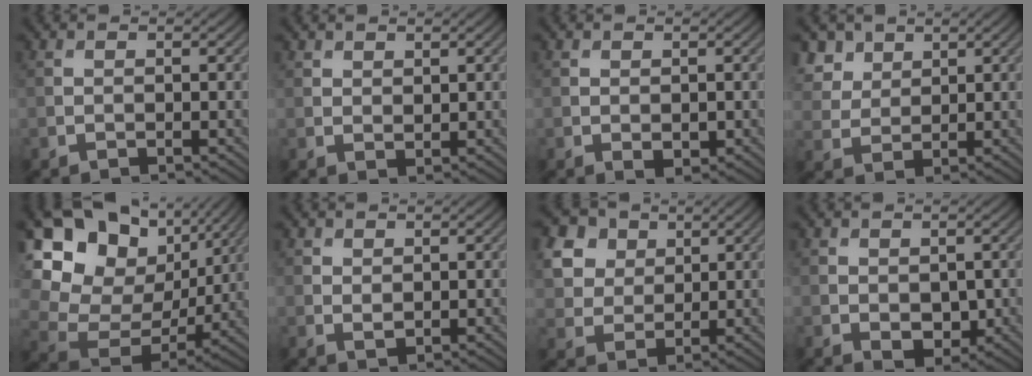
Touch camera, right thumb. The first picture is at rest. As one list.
[{"total": 1.5, "force": [1.2, 0.7, 0.5], "torque": [-0.010, -0.003, 0.027]}, {"total": 1.4, "force": [-0.1, 0.9, 1.1], "torque": [-0.018, -0.007, 0.003]}, {"total": 5.0, "force": [3.0, 3.4, 2.1], "torque": [-0.069, 0.000, 0.065]}, {"total": 17.3, "force": [6.8, 12.8, 9.4], "torque": [-0.237, 0.026, 0.151]}, {"total": 1.4, "force": [0.9, 0.9, 0.6], "torque": [-0.014, -0.003, 0.020]}, {"total": 8.7, "force": [4.1, 6.6, 3.9], "torque": [-0.159, 0.011, 0.083]}, {"total": 2.8, "force": [0.2, 2.1, 1.9], "torque": [-0.036, -0.010, 0.009]}]